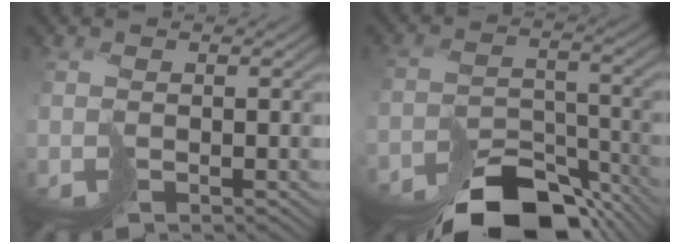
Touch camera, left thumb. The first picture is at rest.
{"total": 12.4, "force": [-10.8, 4.2, 4.6], "torque": [-0.061, -0.010, -0.153]}